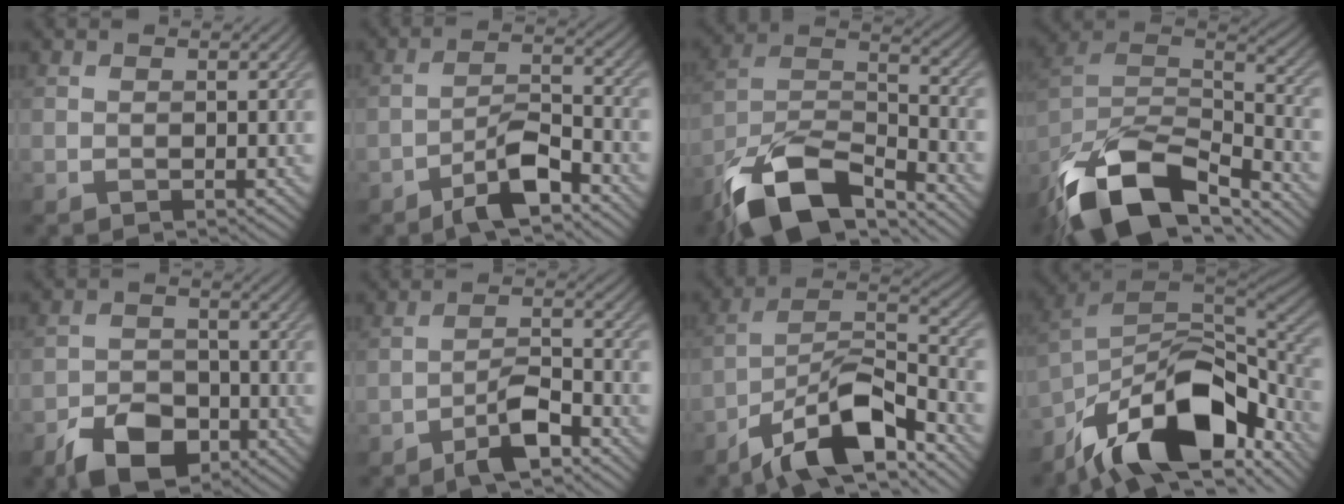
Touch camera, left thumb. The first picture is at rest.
{"total": 7.1, "force": [-4.8, 1.9, 4.9], "torque": [-0.085, 0.010, -0.092]}
{"total": 14.0, "force": [-9.9, 5.2, 8.5], "torque": [-0.177, -0.013, -0.196]}
{"total": 17.2, "force": [-11.9, 6.9, 10.4], "torque": [-0.252, -0.038, -0.197]}
{"total": 7.4, "force": [-4.5, 4.4, 3.9], "torque": [-0.071, -0.005, -0.088]}
{"total": 5.4, "force": [-3.6, 1.4, 3.8], "torque": [-0.067, 0.010, -0.071]}
{"total": 13.3, "force": [-9.2, 3.9, 8.9], "torque": [-0.150, 0.005, -0.181]}
{"total": 16.9, "force": [-10.3, 7.5, 11.1], "torque": [-0.219, -0.019, -0.184]}